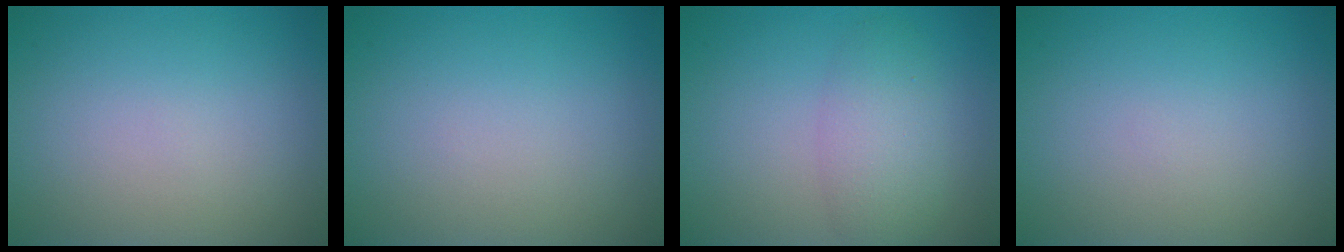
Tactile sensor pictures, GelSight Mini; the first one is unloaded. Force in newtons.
{"total": 0.0}
{"total": 3.4, "press": 3.4, "slide": 0.1}
{"total": 0.0}